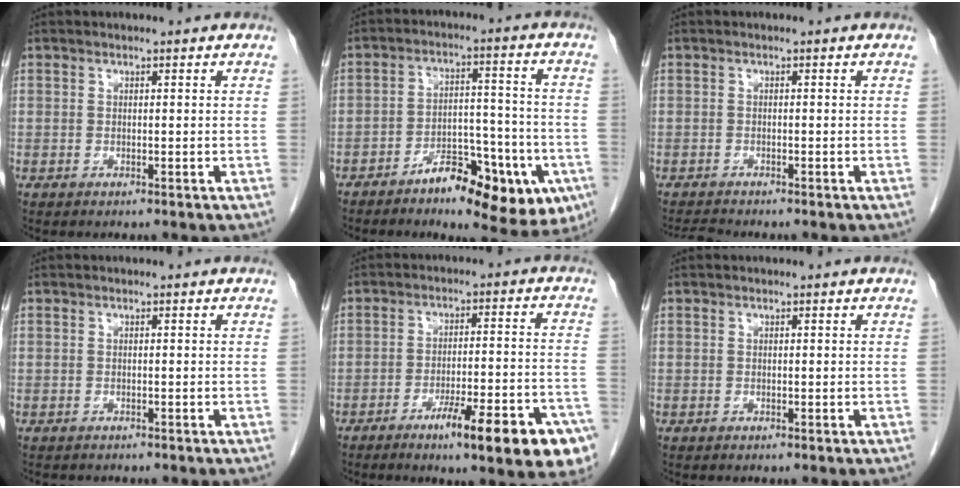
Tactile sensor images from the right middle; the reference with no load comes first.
{"total": 13.9, "force": [-7.5, 5.1, 10.5], "torque": [-0.131, 0.020, -0.104]}
{"total": 1.8, "force": [-1.8, -0.4, 0.2], "torque": [-0.014, -0.014, -0.031]}
{"total": 1.8, "force": [-1.6, 0.6, 0.5], "torque": [-0.018, -0.006, -0.020]}
{"total": 14.8, "force": [-8.5, 1.7, 12.0], "torque": [-0.114, 0.006, -0.114]}
{"total": 0.0}